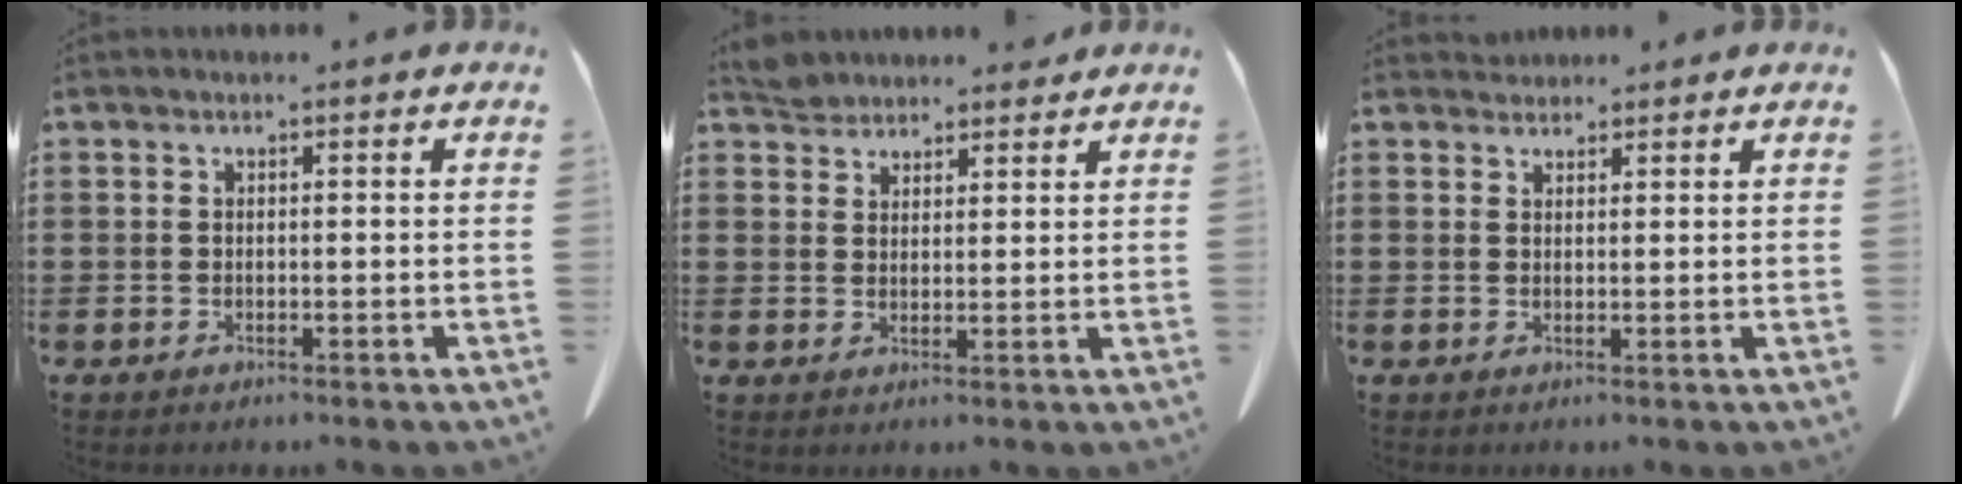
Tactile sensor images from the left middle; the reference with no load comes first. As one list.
[{"total": 4.4, "force": [4.2, 1.3, 0.6], "torque": [-0.025, -0.006, 0.083]}, {"total": 1.8, "force": [1.7, 0.6, 0.0], "torque": [-0.005, 0.002, 0.036]}]